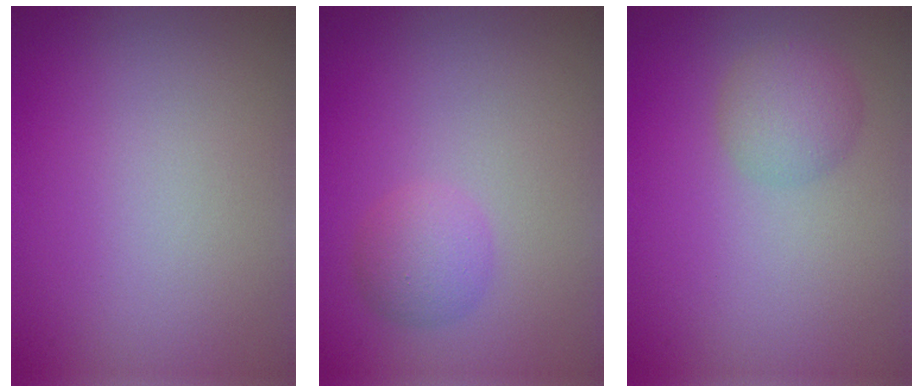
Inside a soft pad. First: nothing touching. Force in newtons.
{"total": 2.3, "press": 2.3, "slide": 0.1}
{"total": 2.5, "press": 2.5, "slide": 0.1}